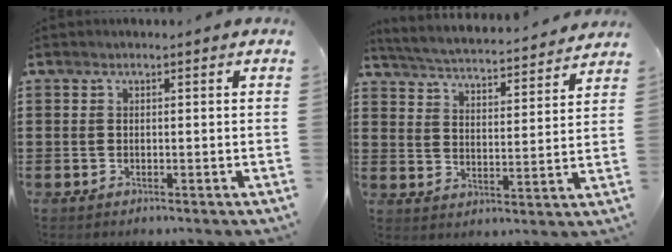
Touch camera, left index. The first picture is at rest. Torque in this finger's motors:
{"motor_torque": [1.76, -0.38, 0.22, 0.12]}